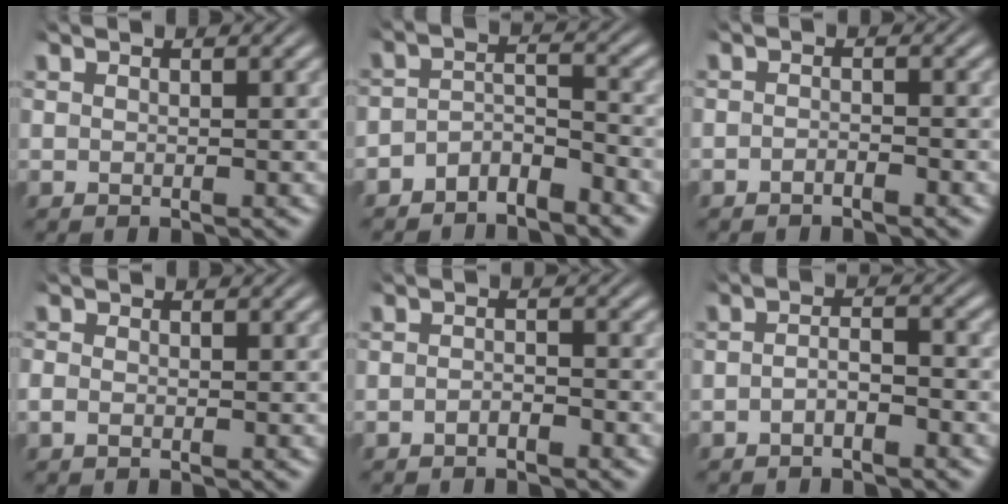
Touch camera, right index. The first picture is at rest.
{"total": 3.6, "force": [-3.1, 1.4, 1.1], "torque": [-0.014, -0.009, -0.057]}
{"total": 1.2, "force": [-1.2, 0.2, 0.2], "torque": [-0.003, -0.002, -0.024]}
{"total": 1.3, "force": [-0.6, 1.0, 0.7], "torque": [-0.022, -0.010, -0.009]}
{"total": 1.4, "force": [-1.3, 0.3, 0.5], "torque": [-0.002, 0.000, -0.027]}
{"total": 2.3, "force": [-1.6, 0.9, 1.3], "torque": [-0.020, -0.007, -0.029]}